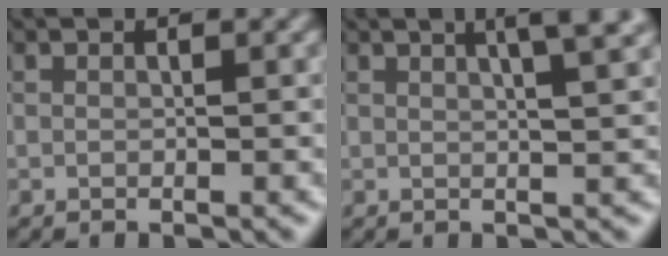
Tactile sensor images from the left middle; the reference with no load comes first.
{"total": 5.2, "force": [2.7, 1.5, 4.2], "torque": [-0.035, 0.022, 0.013]}